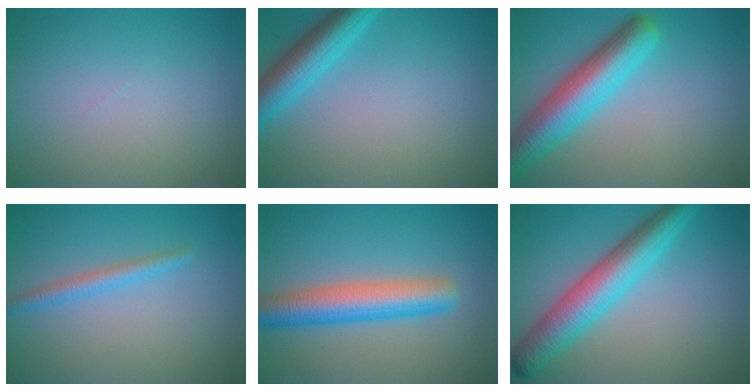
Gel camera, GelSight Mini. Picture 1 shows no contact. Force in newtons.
{"total": 4.8, "press": 4.8, "slide": 0.2}
{"total": 7.2, "press": 7.2, "slide": 0.4}
{"total": 1.8, "press": 1.8, "slide": 0.1}
{"total": 5.8, "press": 5.8, "slide": 0.2}
{"total": 6.7, "press": 6.7, "slide": 0.0}